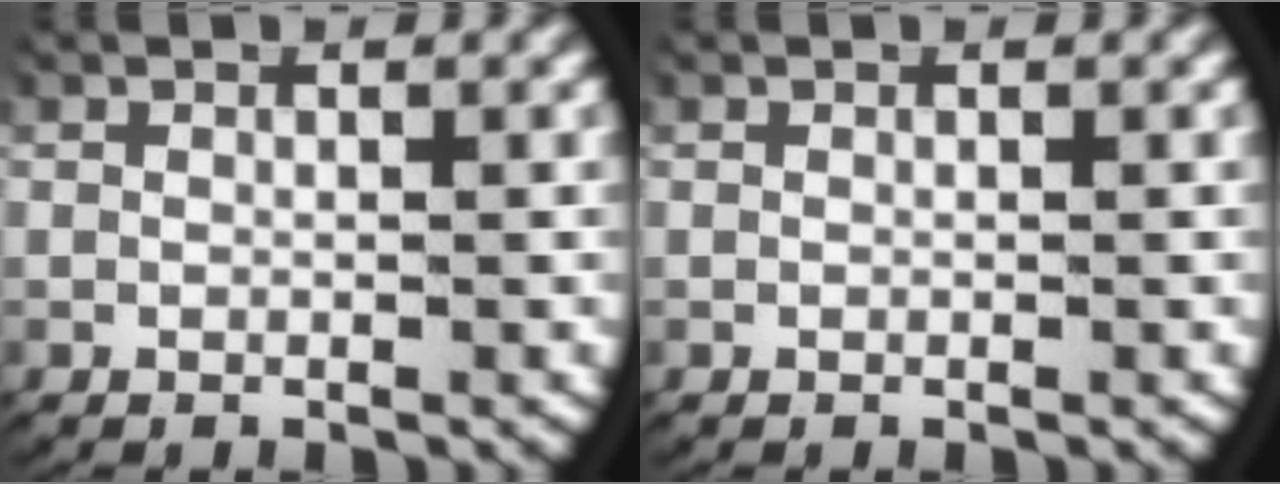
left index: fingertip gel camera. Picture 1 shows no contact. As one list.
[{"total": 0.0}]